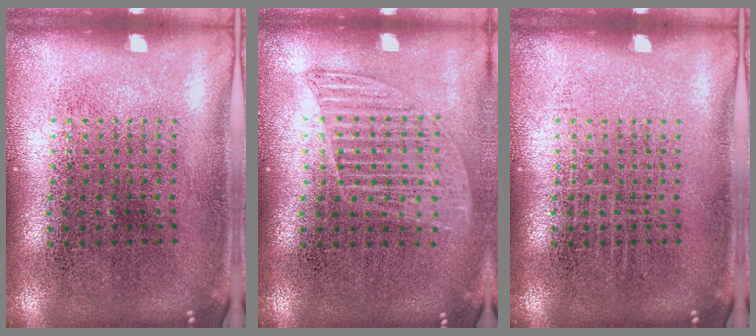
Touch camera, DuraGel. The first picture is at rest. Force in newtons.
{"total": 1.2, "press": 1.1, "slide": 0.5}
{"total": 0.0}